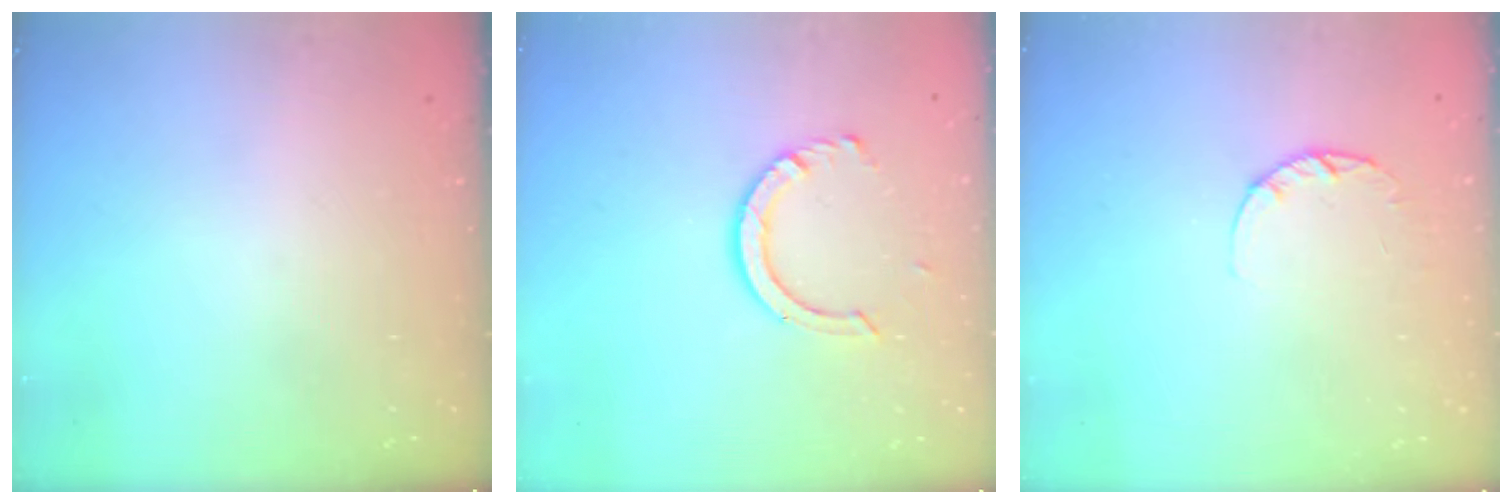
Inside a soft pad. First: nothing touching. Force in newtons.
{"total": 8.4, "press": 8.3, "slide": 0.7}
{"total": 2.6, "press": 2.5, "slide": 0.4}